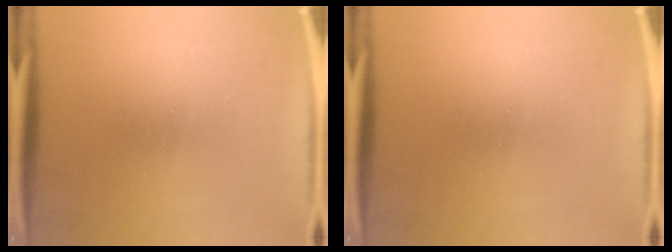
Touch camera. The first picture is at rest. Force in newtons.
{"total": 0.0}